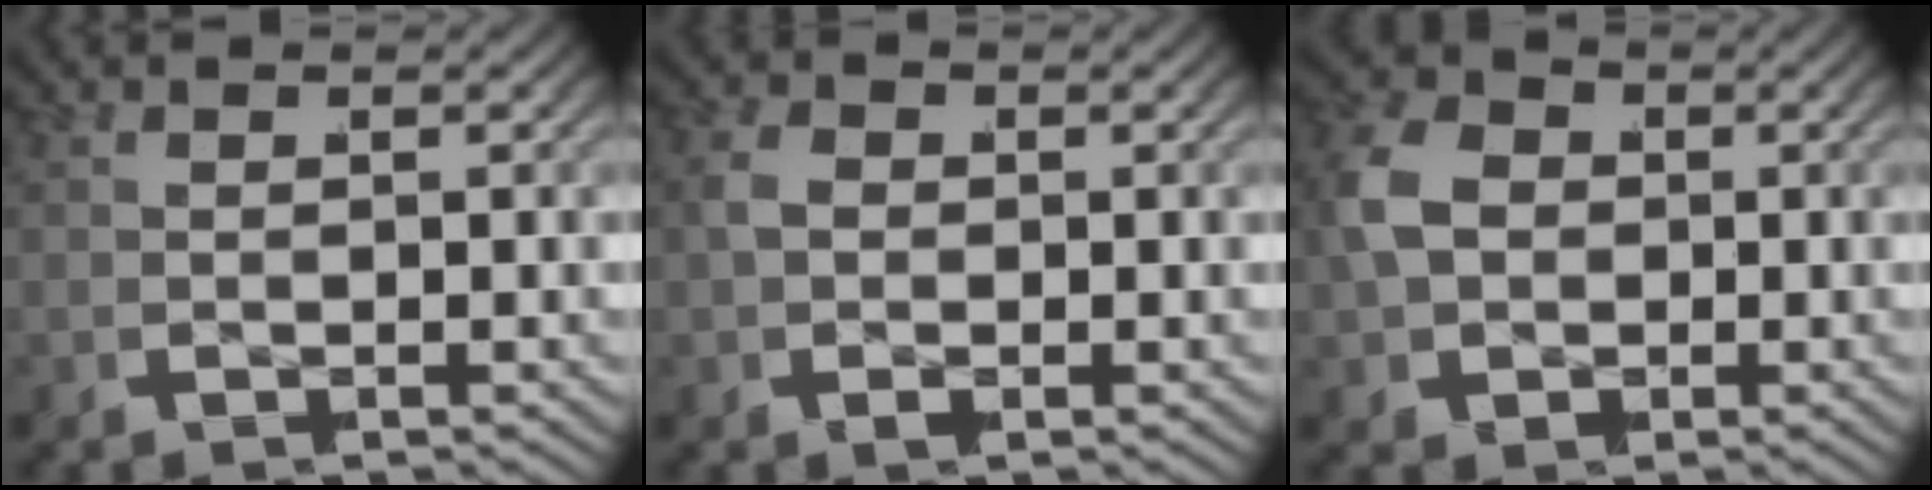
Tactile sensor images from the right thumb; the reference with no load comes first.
{"total": 2.3, "force": [0.0, 1.8, 1.4], "torque": [-0.034, -0.004, 0.003]}
{"total": 6.9, "force": [0.5, 5.6, 3.9], "torque": [-0.105, -0.018, 0.020]}